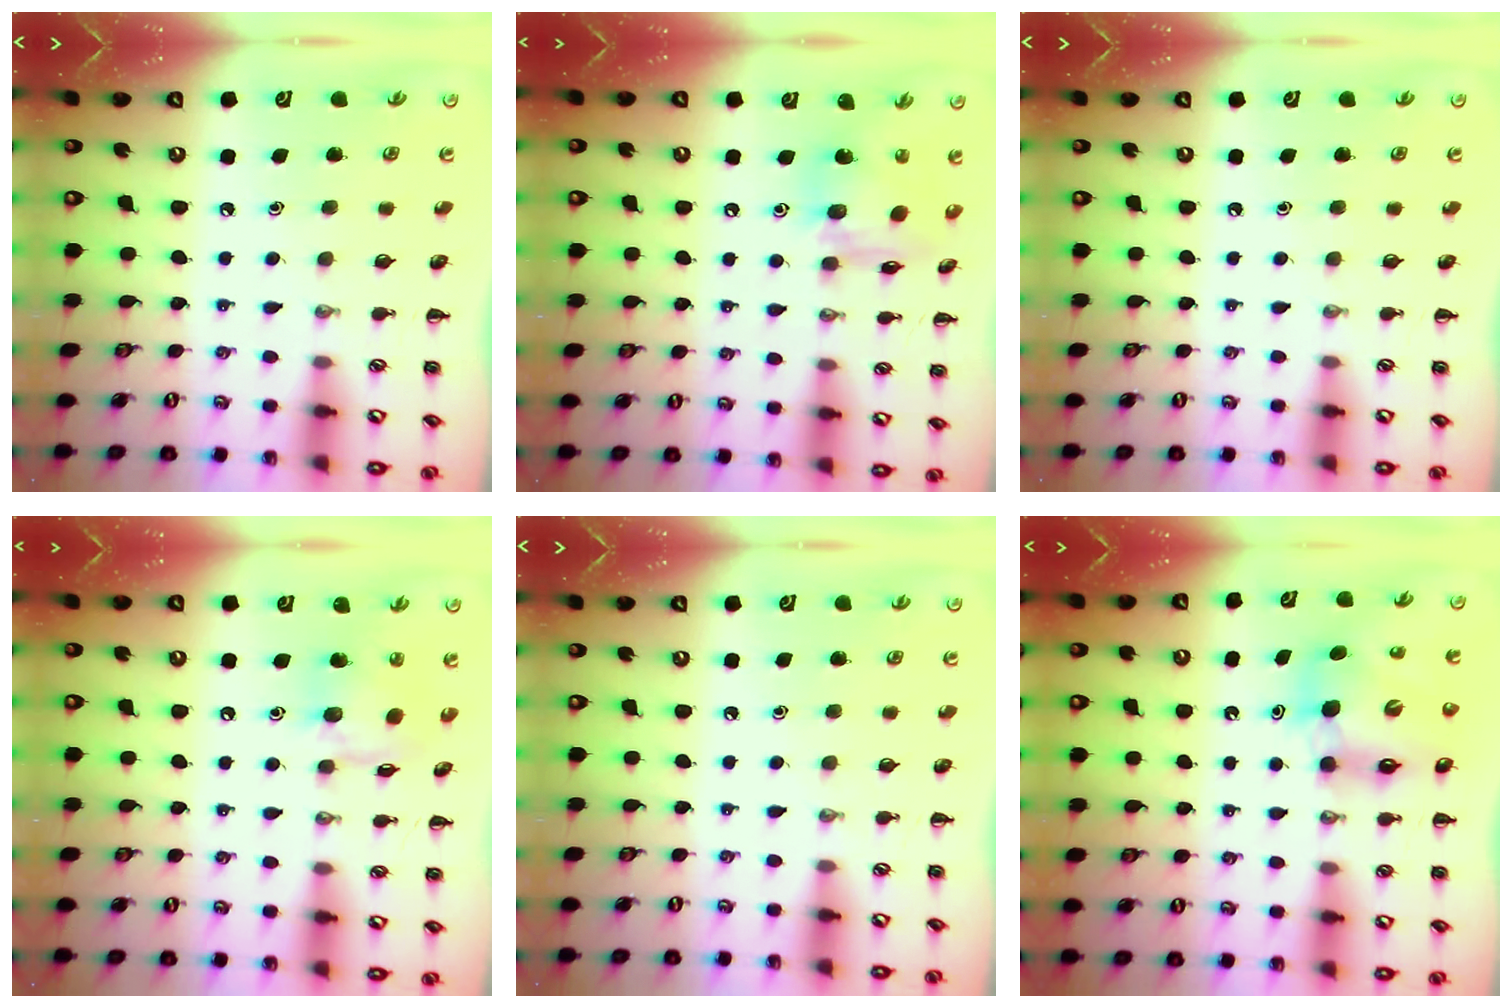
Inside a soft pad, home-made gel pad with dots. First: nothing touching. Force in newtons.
{"total": 12.2, "press": 12.2, "slide": 0.9}
{"total": 0.0}
{"total": 10.2, "press": 10.2, "slide": 1.0}
{"total": 0.0}
{"total": 9.5, "press": 9.2, "slide": 2.4}